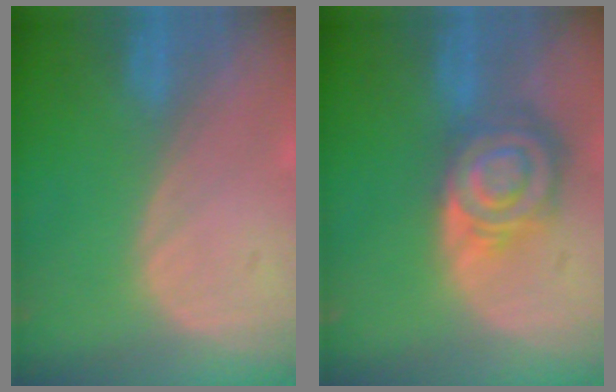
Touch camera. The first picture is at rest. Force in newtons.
{"total": 8.5, "press": 7.4, "slide": 4.3}